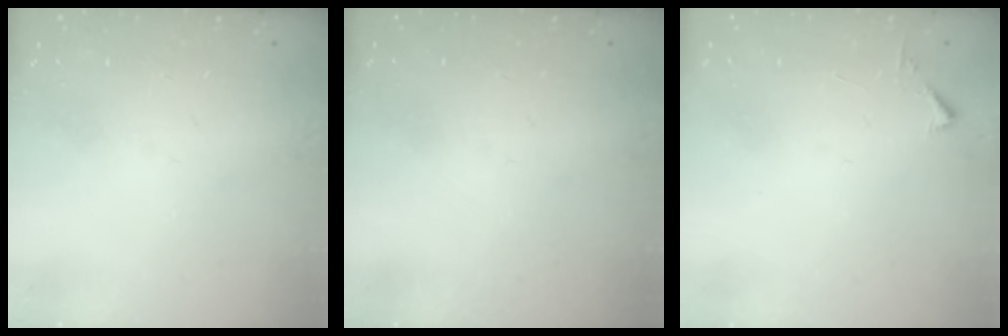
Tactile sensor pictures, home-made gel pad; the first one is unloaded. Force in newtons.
{"total": 0.0}
{"total": 3.1, "press": 3.1, "slide": 0.4}